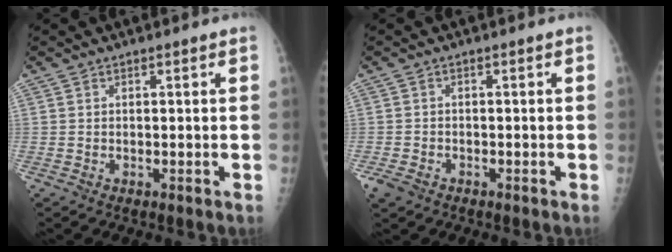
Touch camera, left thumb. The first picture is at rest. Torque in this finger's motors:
{"motor_torque": [0.28, 0.33, -0.03, 0.04, 0.01]}